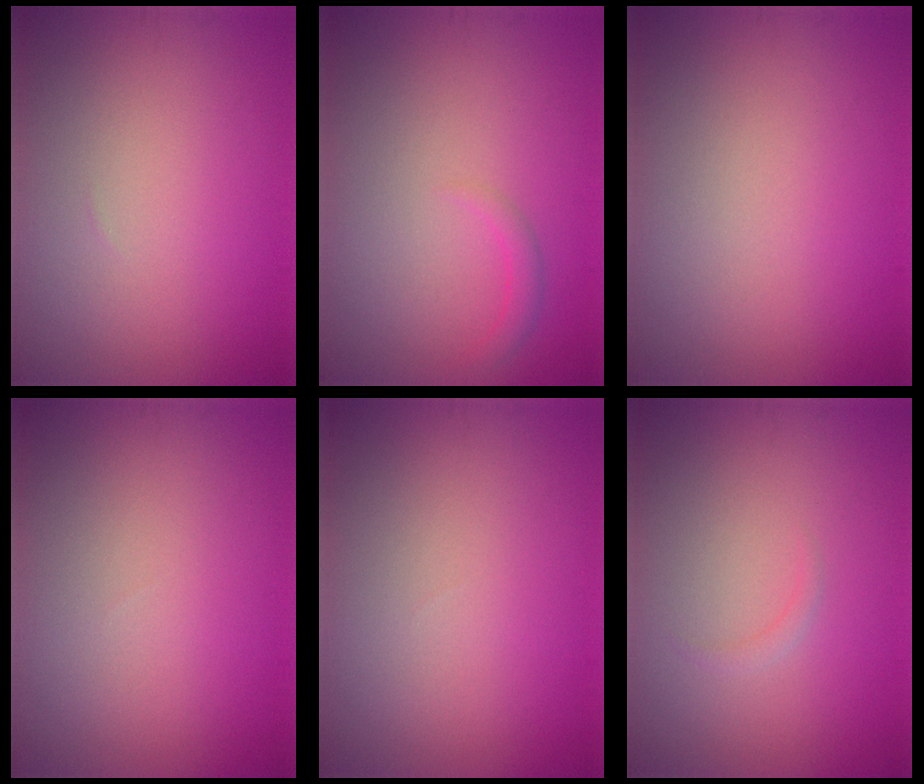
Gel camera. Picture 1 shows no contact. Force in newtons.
{"total": 1.1, "press": 1.1, "slide": 0.1}
{"total": 0.0}
{"total": 0.0}
{"total": 0.0}
{"total": 0.7, "press": 0.7, "slide": 0.1}